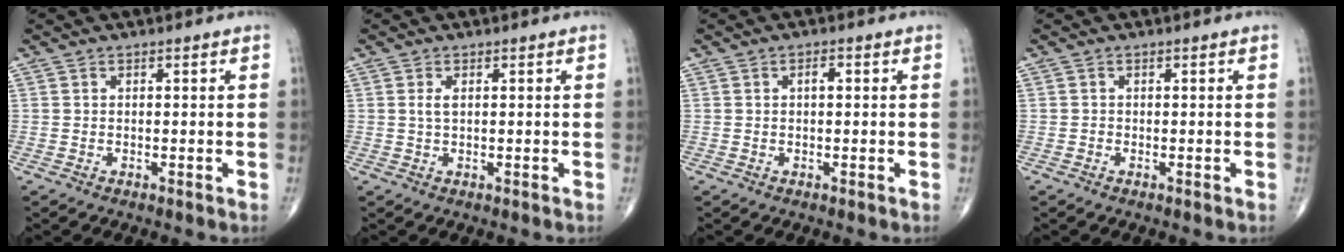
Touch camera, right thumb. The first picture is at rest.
{"total": 1.5, "force": [0.3, 0.6, 1.3], "torque": [-0.031, 0.002, 0.010]}
{"total": 1.6, "force": [0.3, 0.7, 1.3], "torque": [-0.021, 0.003, 0.003]}
{"total": 0.0}